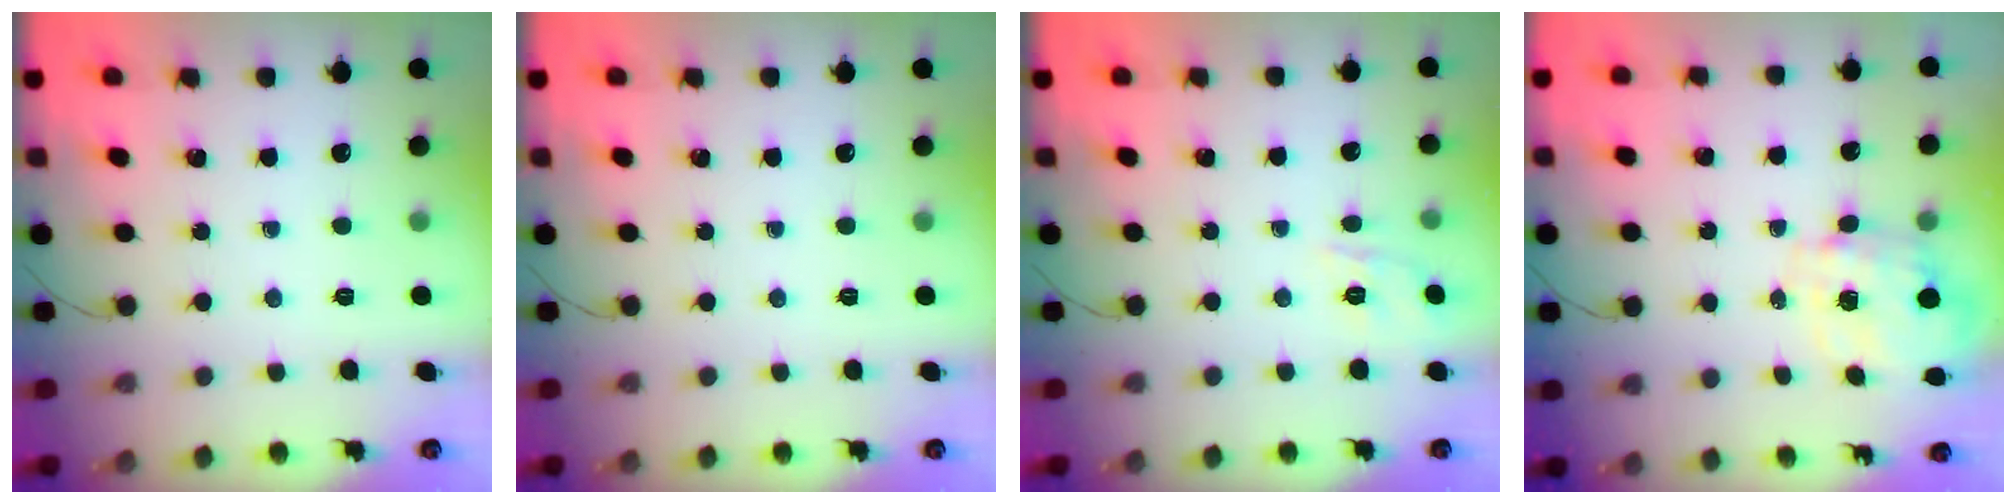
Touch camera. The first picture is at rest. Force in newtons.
{"total": 0.0}
{"total": 5.5, "press": 5.2, "slide": 1.6}
{"total": 2.7, "press": 2.5, "slide": 1.0}